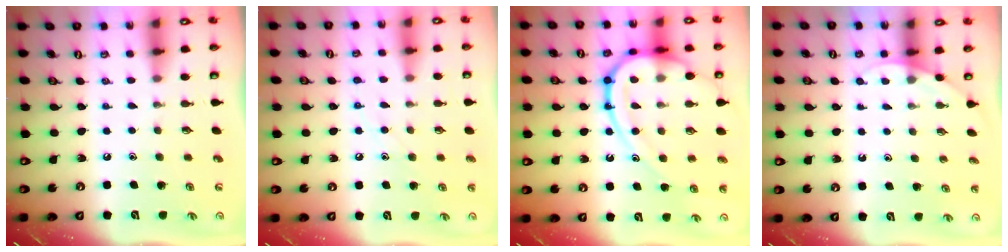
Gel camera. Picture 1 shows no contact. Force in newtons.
{"total": 6.9, "press": 6.9, "slide": 0.5}
{"total": 18.9, "press": 18.8, "slide": 1.8}
{"total": 4.6, "press": 4.5, "slide": 0.4}